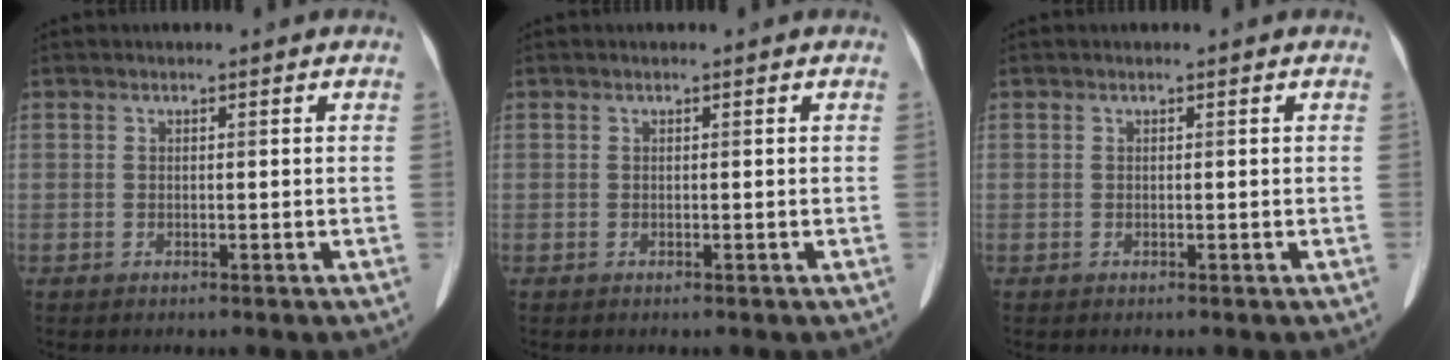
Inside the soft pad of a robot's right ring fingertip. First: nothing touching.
{"total": 0.0}
{"total": 0.0}